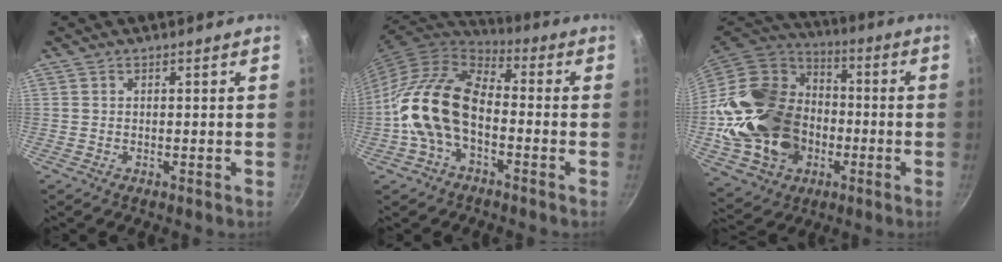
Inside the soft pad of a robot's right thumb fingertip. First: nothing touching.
{"total": 16.3, "force": [-3.7, 10.0, 12.4], "torque": [-0.210, 0.044, -0.085]}
{"total": 27.4, "force": [-4.1, 21.5, 16.5], "torque": [-0.285, 0.053, -0.052]}